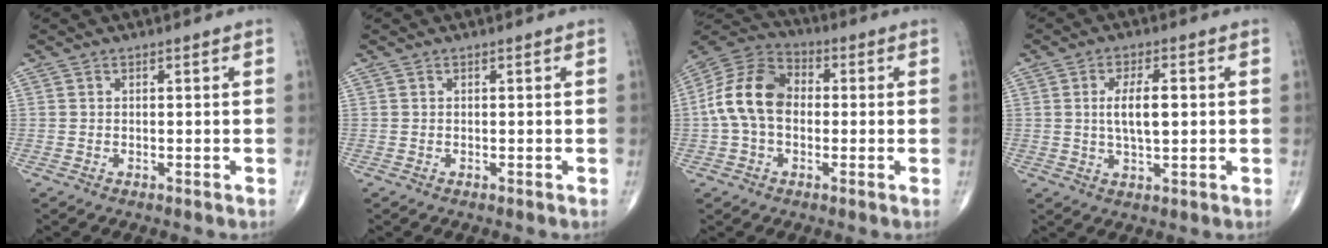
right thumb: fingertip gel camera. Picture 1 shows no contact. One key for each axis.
{"total": 0.0}
{"total": 12.9, "fx": -0.3, "fy": 8.9, "fz": 9.4, "tx": -0.175, "ty": 0.037, "tz": -0.016}
{"total": 6.9, "fx": 0.7, "fy": 2.7, "fz": 6.3, "tx": -0.113, "ty": -0.002, "tz": 0.011}